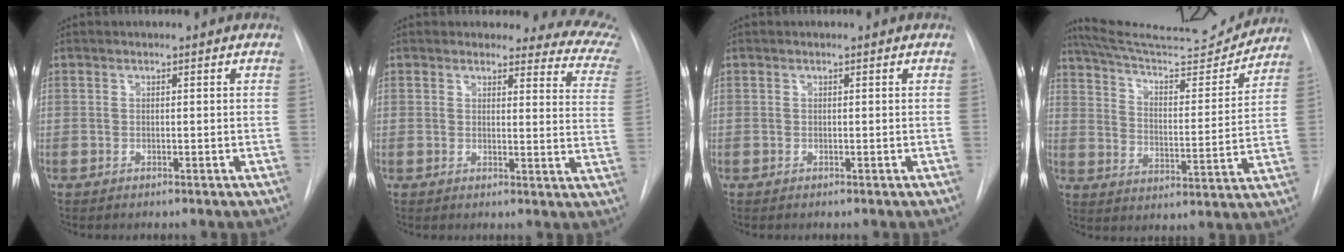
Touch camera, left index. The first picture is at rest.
{"total": 12.4, "force": [11.9, 2.9, 2.0], "torque": [0.023, -0.090, 0.086]}
{"total": 0.0}
{"total": 19.7, "force": [18.7, 1.8, 5.7], "torque": [-0.093, -0.027, 0.273]}